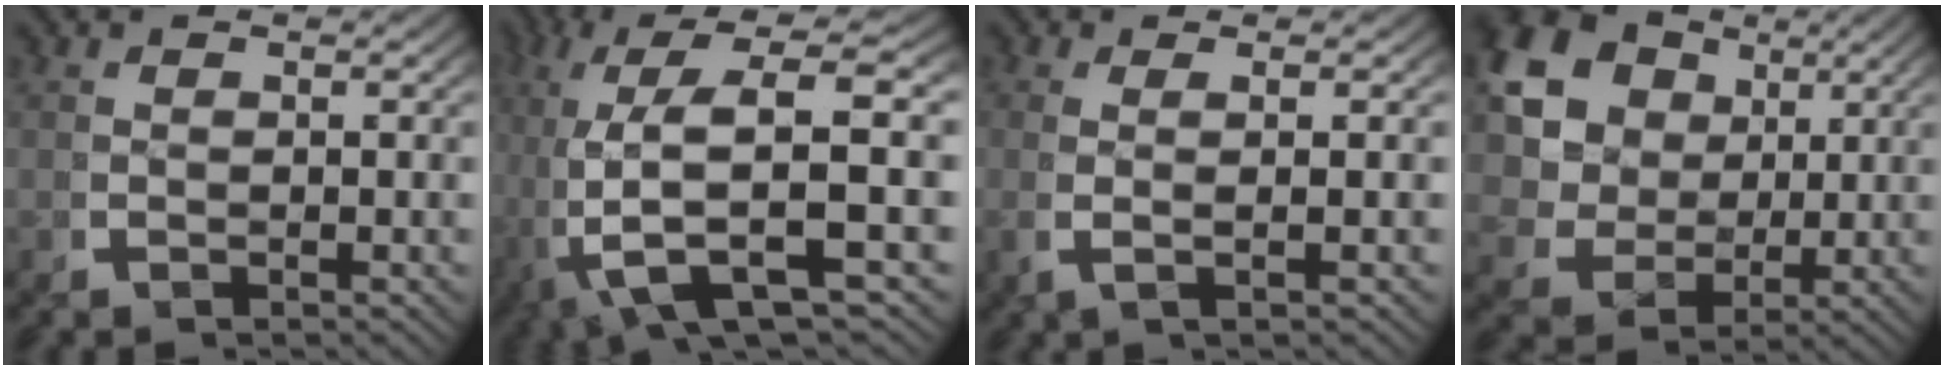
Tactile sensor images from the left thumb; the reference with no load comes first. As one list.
[{"total": 13.5, "force": [-1.2, 7.2, 11.3], "torque": [-0.243, -0.039, -0.005]}, {"total": 2.3, "force": [0.1, -0.5, 2.2], "torque": [-0.052, 0.000, 0.002]}, {"total": 14.0, "force": [2.9, 11.7, 7.1], "torque": [-0.181, -0.026, 0.037]}]